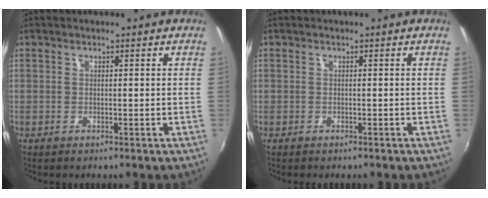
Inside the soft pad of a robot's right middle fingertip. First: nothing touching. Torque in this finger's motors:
{"motor_torque": [0.56, -0.78, -0.01, 0.00]}